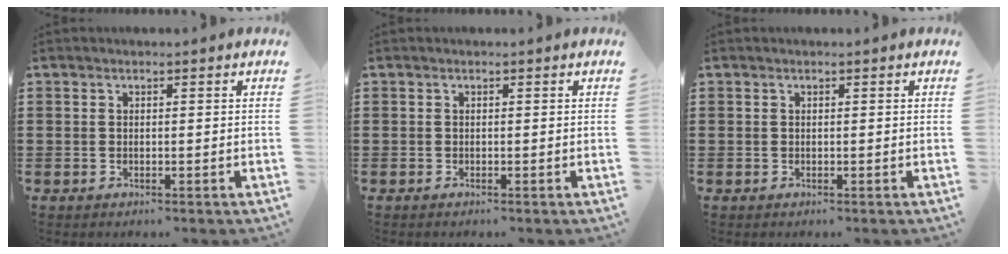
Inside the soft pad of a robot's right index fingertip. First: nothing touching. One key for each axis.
{"total": 0.0}
{"total": 0.0}